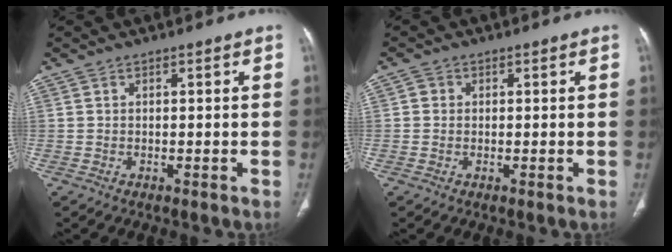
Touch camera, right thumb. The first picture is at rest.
{"total": 1.4, "force": [0.1, 1.3, 0.4], "torque": [0.001, 0.003, 0.000]}